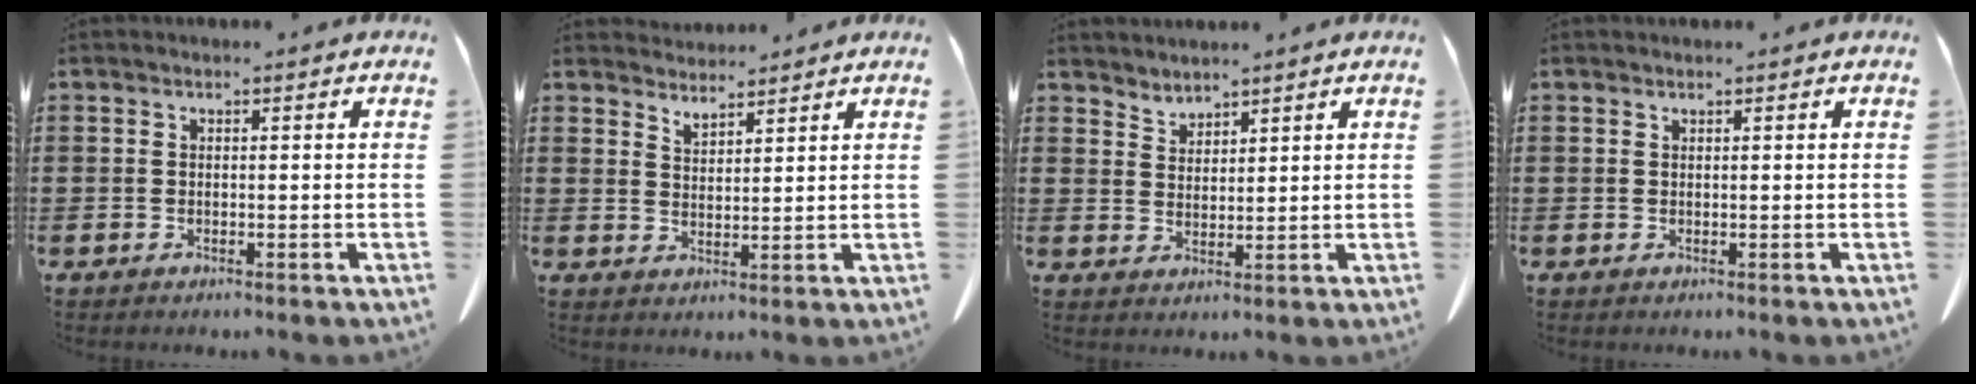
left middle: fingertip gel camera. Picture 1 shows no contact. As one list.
[{"total": 2.1, "force": [2.0, 0.4, 0.6], "torque": [-0.016, 0.002, 0.038]}, {"total": 2.7, "force": [2.6, 0.6, -0.4], "torque": [-0.001, -0.005, 0.050]}, {"total": 0.6, "force": [0.5, 0.2, 0.0], "torque": [-0.003, -0.001, 0.011]}]